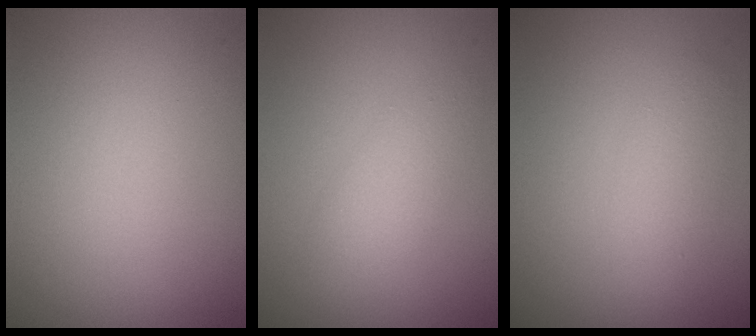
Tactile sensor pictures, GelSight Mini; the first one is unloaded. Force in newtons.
{"total": 2.4, "press": 2.4, "slide": 0.1}
{"total": 2.2, "press": 2.2, "slide": 0.1}